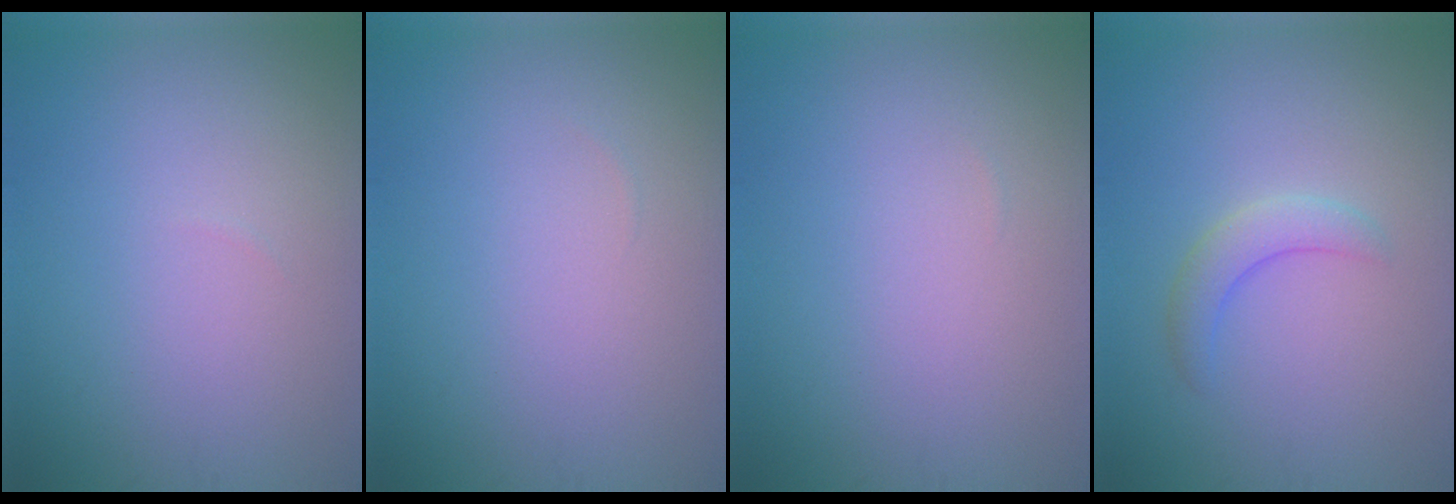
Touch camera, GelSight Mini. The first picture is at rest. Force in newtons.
{"total": 0.0}
{"total": 0.0}
{"total": 2.3, "press": 2.2, "slide": 0.2}